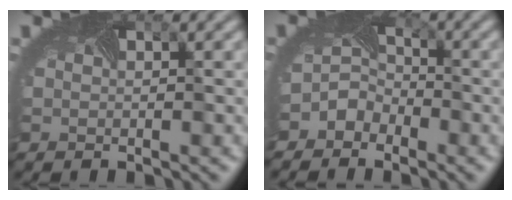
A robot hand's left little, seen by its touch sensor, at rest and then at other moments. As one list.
[{"total": 2.7, "force": [-2.0, 1.7, 0.3], "torque": [-0.005, -0.001, -0.045]}]